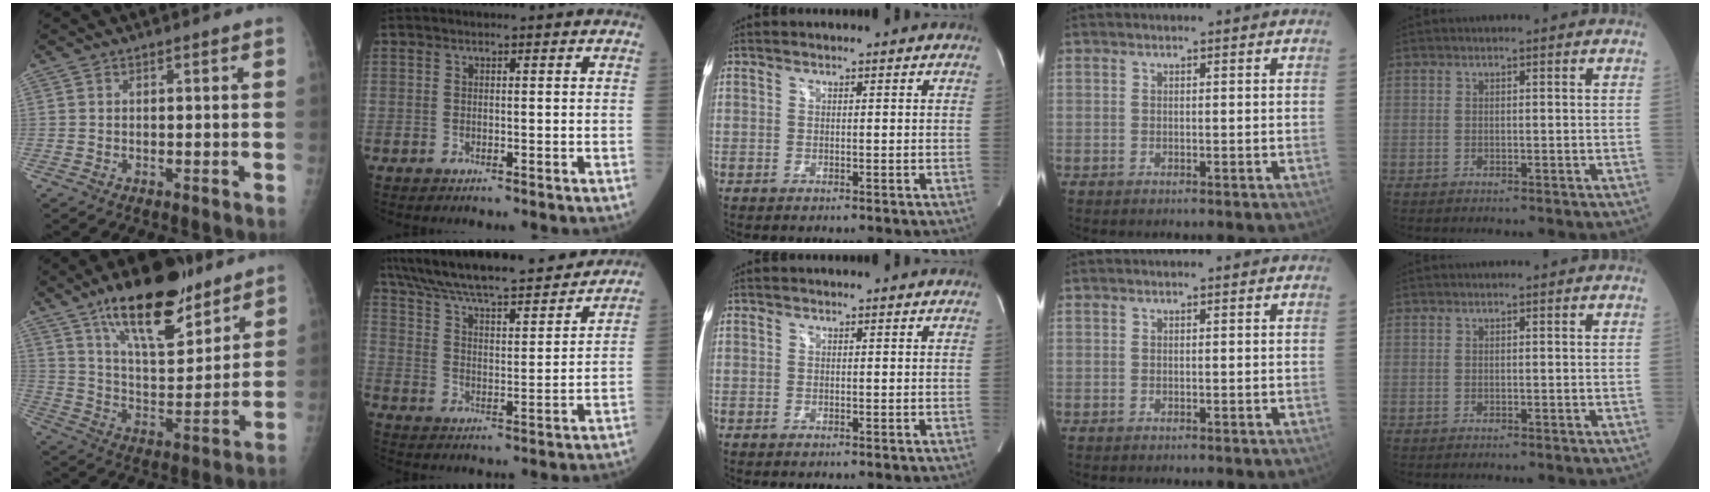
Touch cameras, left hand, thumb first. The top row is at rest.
{"thumb": {"total": 20.0, "force": [13.4, 7.6, 12.7], "torque": [-0.169, -0.071, 0.229]}, "index": {"total": 22.4, "force": [19.9, 3.0, 9.8], "torque": [-0.170, 0.007, 0.293]}}